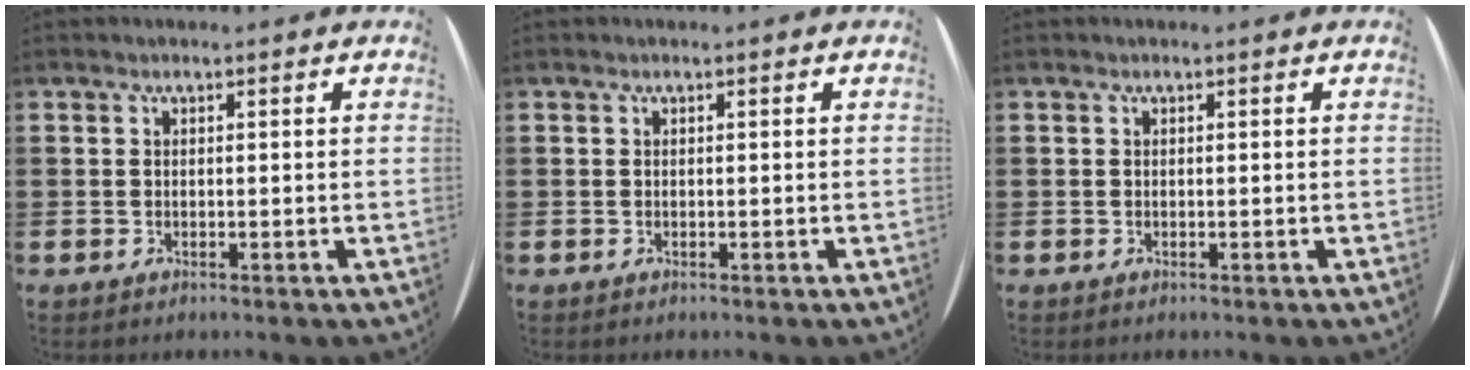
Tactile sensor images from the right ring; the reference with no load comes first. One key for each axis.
{"total": 0.0}
{"total": 0.0}